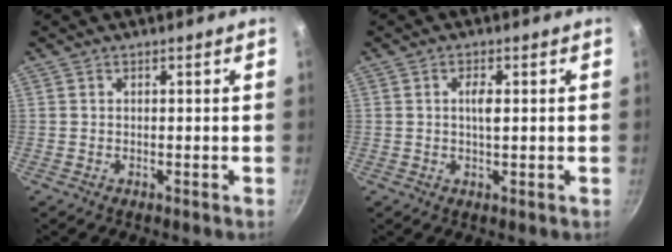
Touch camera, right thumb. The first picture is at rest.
{"total": 2.9, "force": [0.5, 1.1, 2.7], "torque": [-0.047, -0.001, 0.006]}